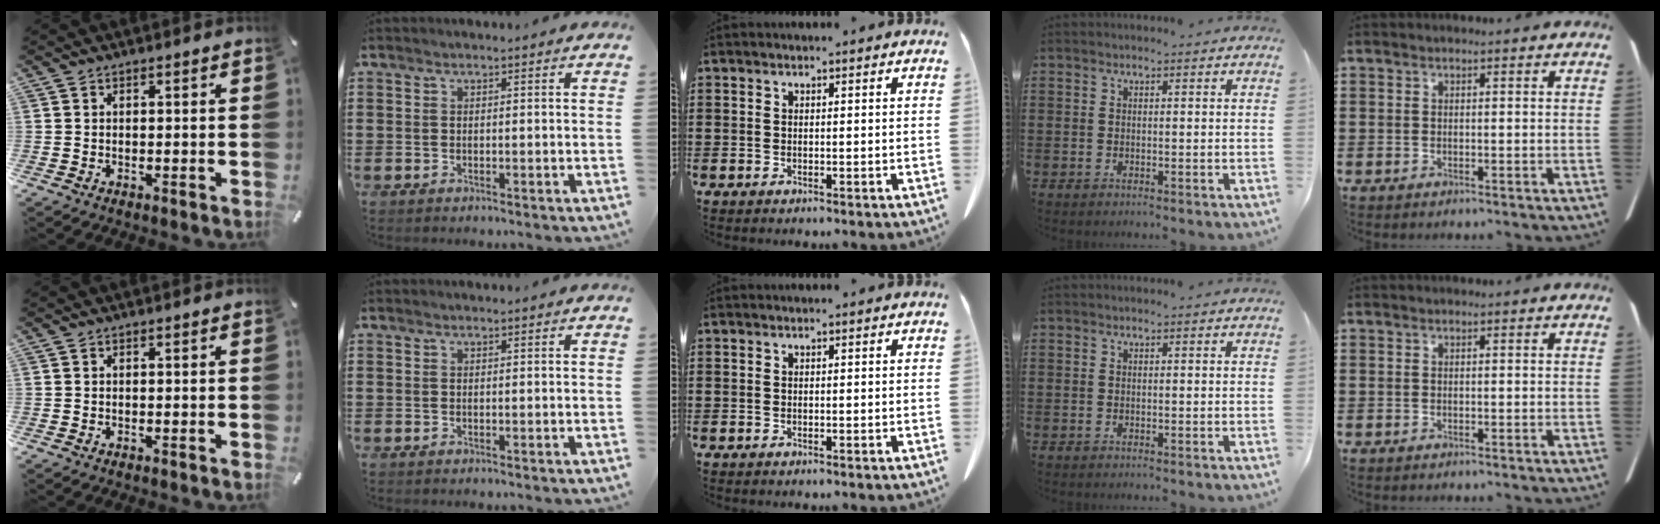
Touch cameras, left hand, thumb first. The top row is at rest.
{}